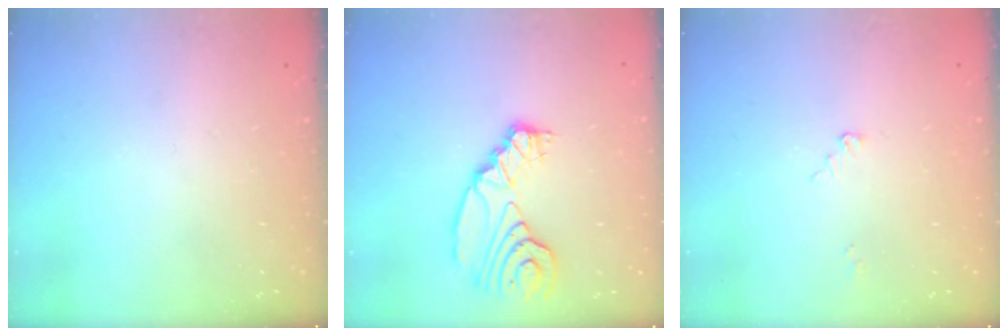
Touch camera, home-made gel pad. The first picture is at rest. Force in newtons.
{"total": 10.5, "press": 10.5, "slide": 0.6}
{"total": 2.4, "press": 2.4, "slide": 0.3}